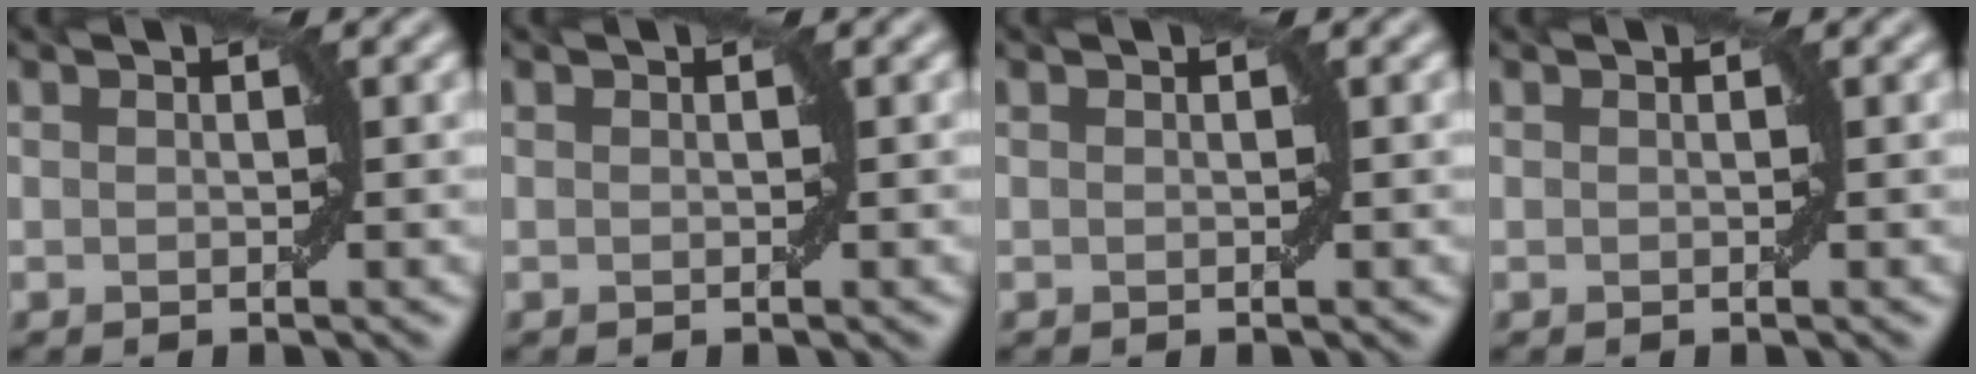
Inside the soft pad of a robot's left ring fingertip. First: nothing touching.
{"total": 0.0}
{"total": 0.0}
{"total": 0.0}